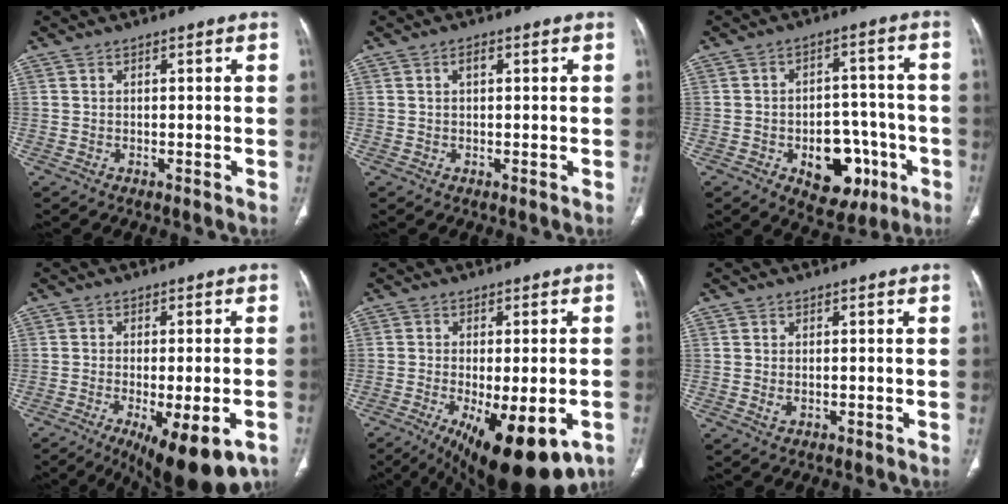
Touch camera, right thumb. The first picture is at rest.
{"total": 1.6, "force": [0.5, 0.8, 1.3], "torque": [-0.024, 0.005, 0.008]}
{"total": 13.0, "force": [-5.0, 8.4, 8.7], "torque": [-0.073, 0.041, -0.057]}
{"total": 15.0, "force": [-7.5, 5.1, 12.0], "torque": [-0.147, -0.002, -0.099]}
{"total": 18.5, "force": [-8.6, 7.1, 14.8], "torque": [-0.186, -0.011, -0.114]}
{"total": 1.2, "force": [-0.1, 0.8, 1.0], "torque": [-0.021, 0.000, 0.002]}